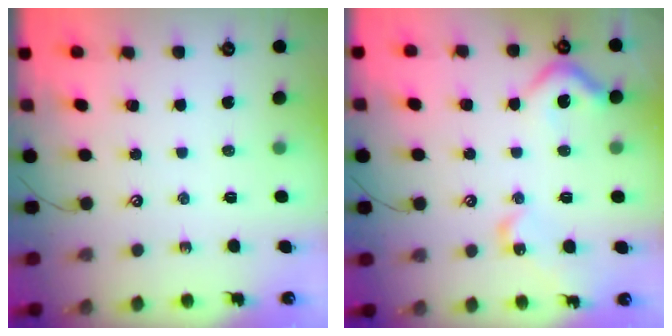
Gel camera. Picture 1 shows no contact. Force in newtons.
{"total": 9.2, "press": 9.1, "slide": 1.1}